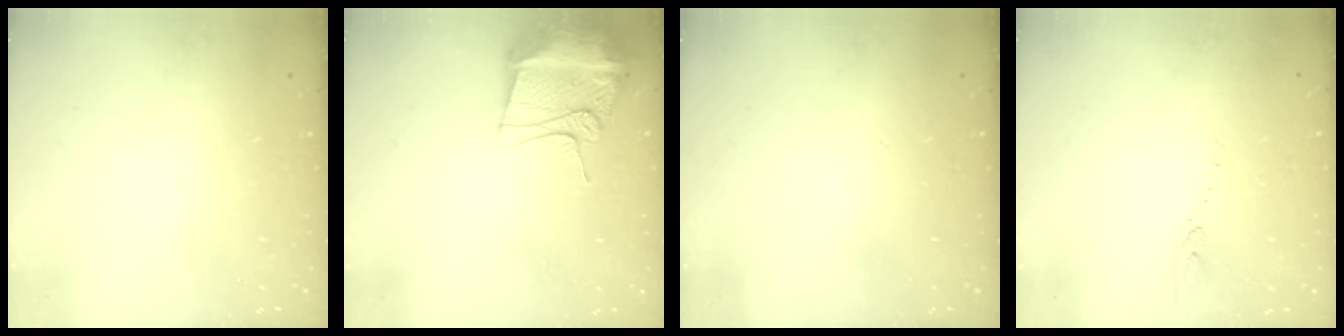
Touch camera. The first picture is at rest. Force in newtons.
{"total": 13.4, "press": 13.4, "slide": 1.3}
{"total": 0.0}
{"total": 4.5, "press": 4.4, "slide": 0.5}